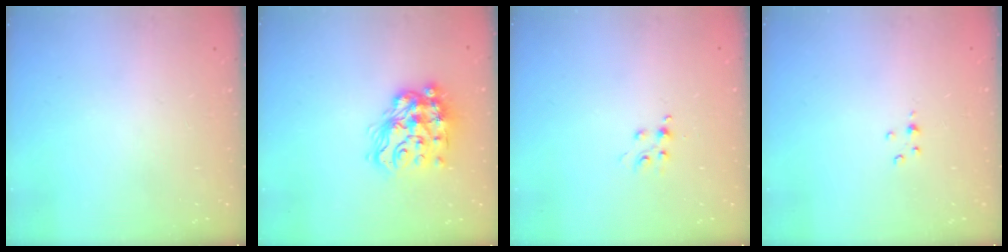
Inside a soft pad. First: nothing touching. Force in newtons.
{"total": 16.4, "press": 16.3, "slide": 1.7}
{"total": 4.9, "press": 4.9, "slide": 0.7}
{"total": 2.2, "press": 2.2, "slide": 0.4}